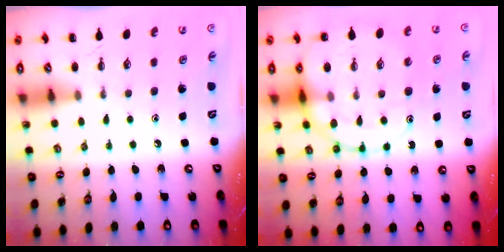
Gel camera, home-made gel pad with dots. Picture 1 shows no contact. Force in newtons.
{"total": 15.9, "press": 15.8, "slide": 2.4}